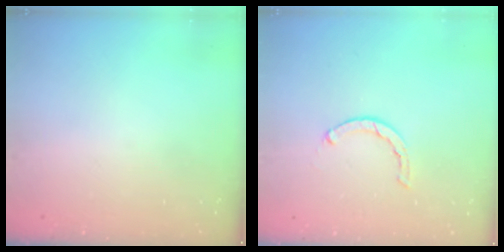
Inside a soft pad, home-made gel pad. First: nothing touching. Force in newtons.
{"total": 1.6, "press": 1.5, "slide": 0.4}